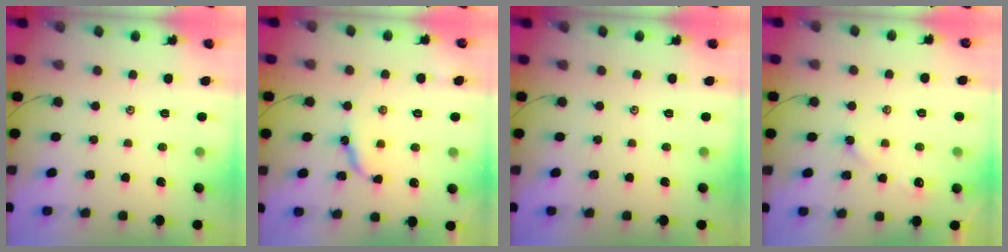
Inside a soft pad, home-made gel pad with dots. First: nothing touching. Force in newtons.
{"total": 6.4, "press": 6.4, "slide": 0.6}
{"total": 0.0}
{"total": 2.9, "press": 2.9, "slide": 0.5}